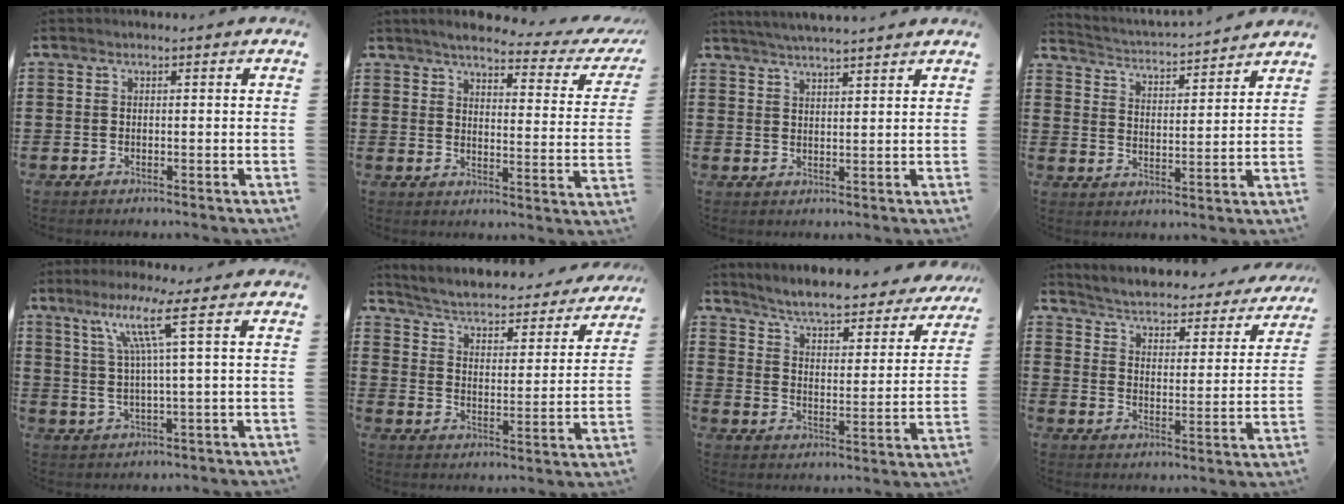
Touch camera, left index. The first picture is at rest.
{"total": 4.1, "force": [3.5, 0.2, 2.2], "torque": [-0.054, -0.025, 0.051]}
{"total": 3.2, "force": [3.0, -0.7, 0.6], "torque": [-0.021, -0.011, 0.054]}
{"total": 2.7, "force": [2.7, -0.4, 0.0], "torque": [-0.020, -0.030, 0.038]}
{"total": 8.1, "force": [3.2, -0.6, 7.4], "torque": [-0.152, 0.000, 0.048]}
{"total": 2.8, "force": [2.6, 0.1, 1.0], "torque": [-0.039, -0.030, 0.033]}
{"total": 5.3, "force": [5.0, 0.0, 1.8], "torque": [-0.059, -0.038, 0.080]}
{"total": 3.0, "force": [3.0, -0.2, 0.3], "torque": [-0.028, -0.034, 0.040]}